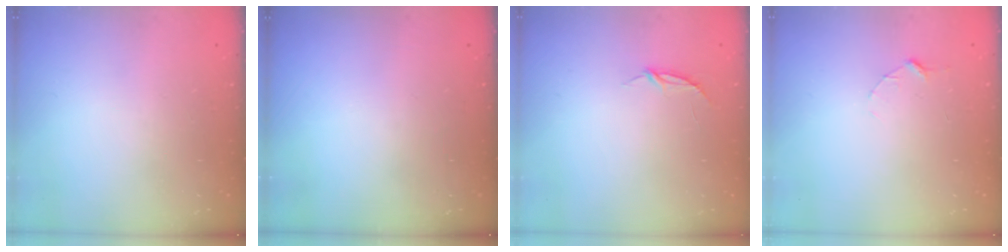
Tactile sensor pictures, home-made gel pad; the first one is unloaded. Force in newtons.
{"total": 0.0}
{"total": 3.3, "press": 3.3, "slide": 0.3}
{"total": 2.9, "press": 2.9, "slide": 0.3}